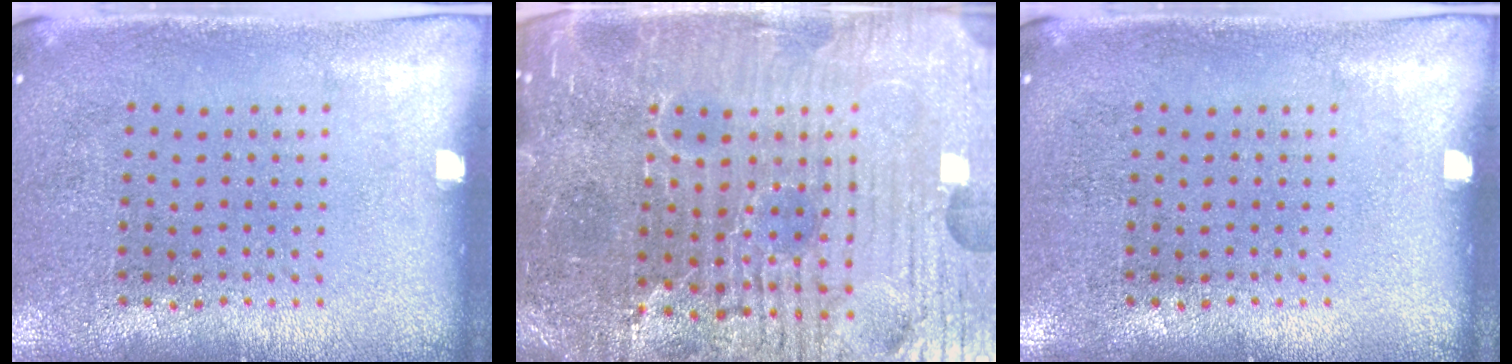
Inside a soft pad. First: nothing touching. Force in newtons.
{"total": 6.6, "press": 6.0, "slide": 2.8}
{"total": 0.0}